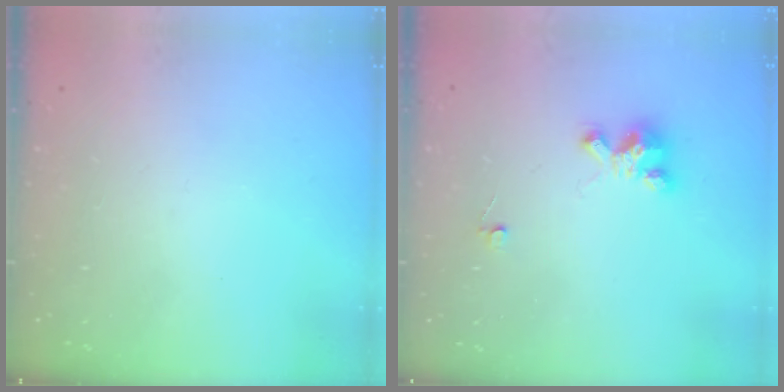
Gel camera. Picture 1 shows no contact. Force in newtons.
{"total": 3.6, "press": 3.6, "slide": 0.3}